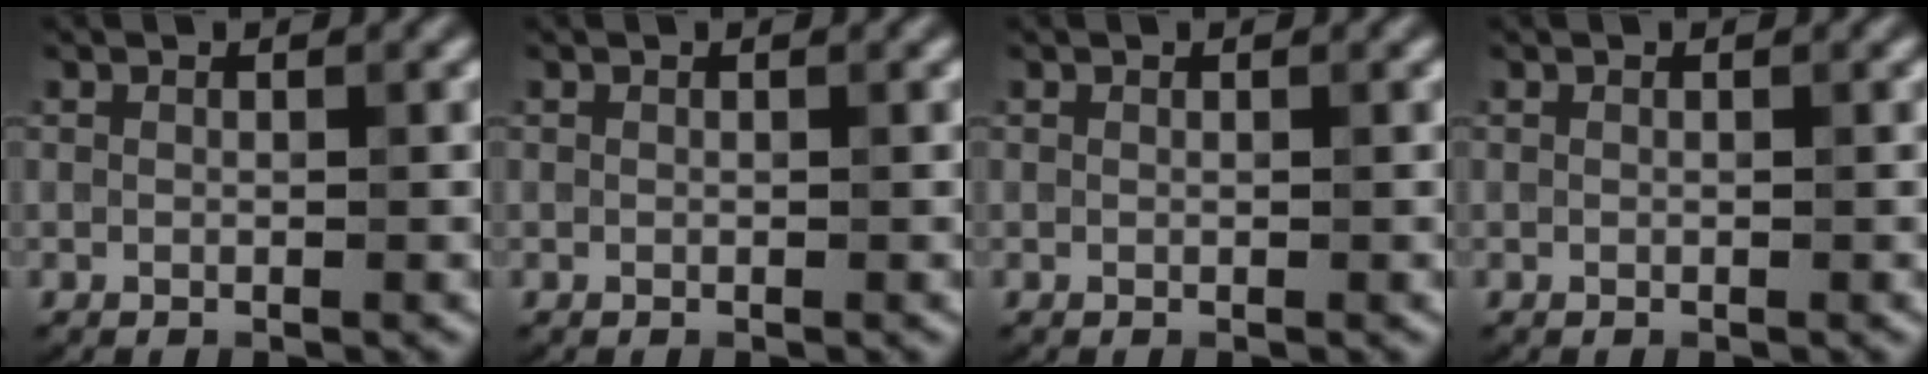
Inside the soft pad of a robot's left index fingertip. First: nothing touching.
{"total": 0.0}
{"total": 0.0}
{"total": 0.0}